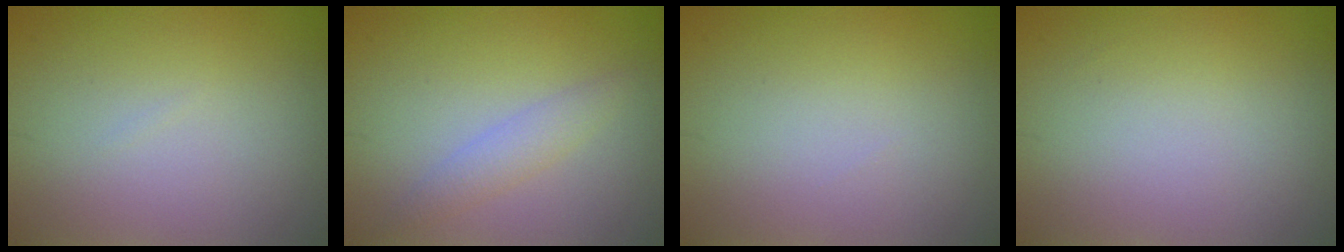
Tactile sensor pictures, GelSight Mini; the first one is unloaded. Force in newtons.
{"total": 1.9, "press": 1.9, "slide": 0.1}
{"total": 0.0}
{"total": 0.0}